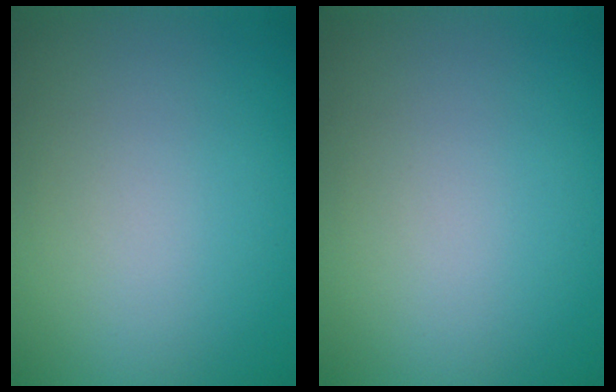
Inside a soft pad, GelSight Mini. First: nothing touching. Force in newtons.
{"total": 0.0}